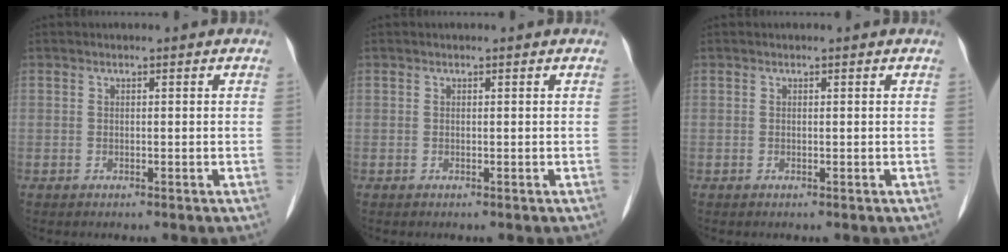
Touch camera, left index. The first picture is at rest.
{"total": 0.0}
{"total": 0.0}